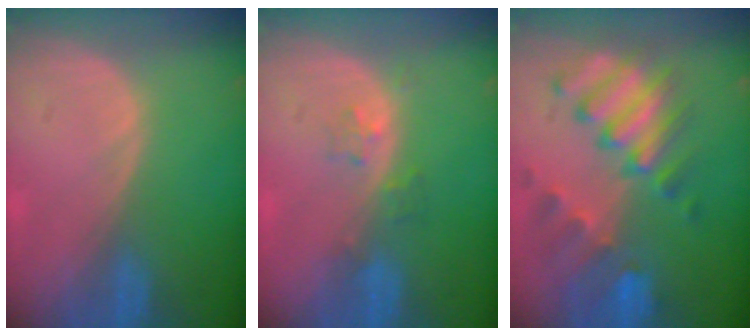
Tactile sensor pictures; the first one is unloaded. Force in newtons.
{"total": 2.3, "press": 2.2, "slide": 0.3}
{"total": 10.1, "press": 8.9, "slide": 4.8}